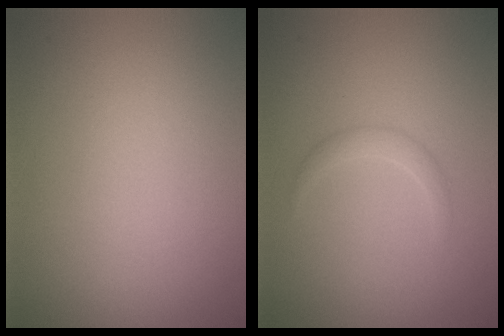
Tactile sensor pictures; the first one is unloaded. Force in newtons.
{"total": 1.1, "press": 1.1, "slide": 0.1}